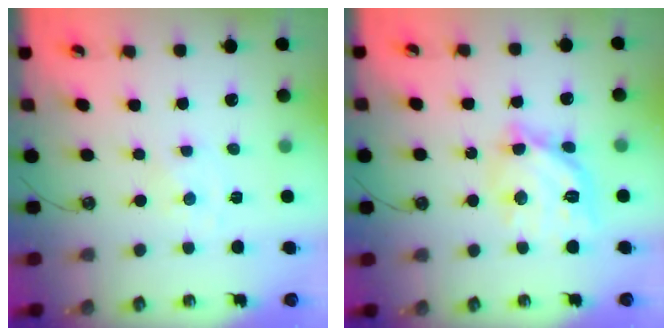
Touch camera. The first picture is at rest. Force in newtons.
{"total": 14.8, "press": 14.7, "slide": 1.1}